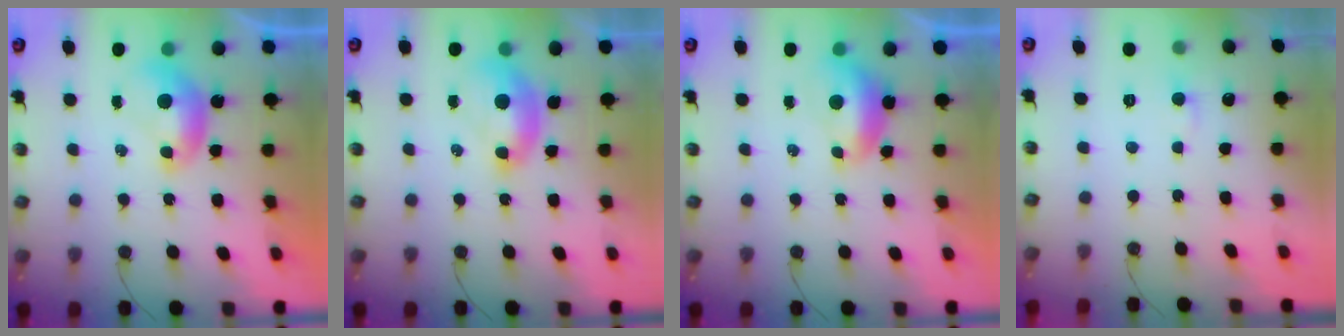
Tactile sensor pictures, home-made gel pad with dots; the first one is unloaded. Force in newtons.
{"total": 2.0, "press": 1.9, "slide": 0.6}
{"total": 1.0, "press": 0.8, "slide": 0.6}
{"total": 1.6, "press": 1.5, "slide": 0.5}